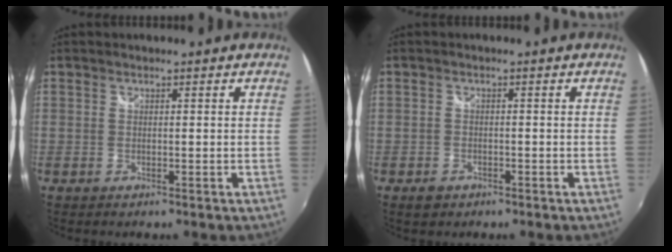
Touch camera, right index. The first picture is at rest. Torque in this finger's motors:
{"motor_torque": [0.24, -0.19, 0.10, 0.03]}